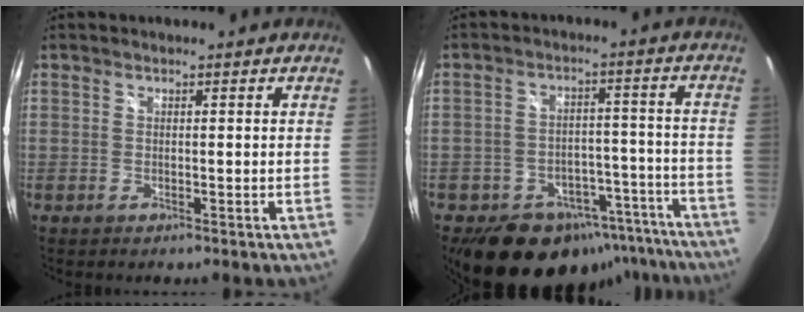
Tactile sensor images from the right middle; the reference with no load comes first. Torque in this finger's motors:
{"motor_torque": [0.89, -1.25, 0.25, 0.08]}